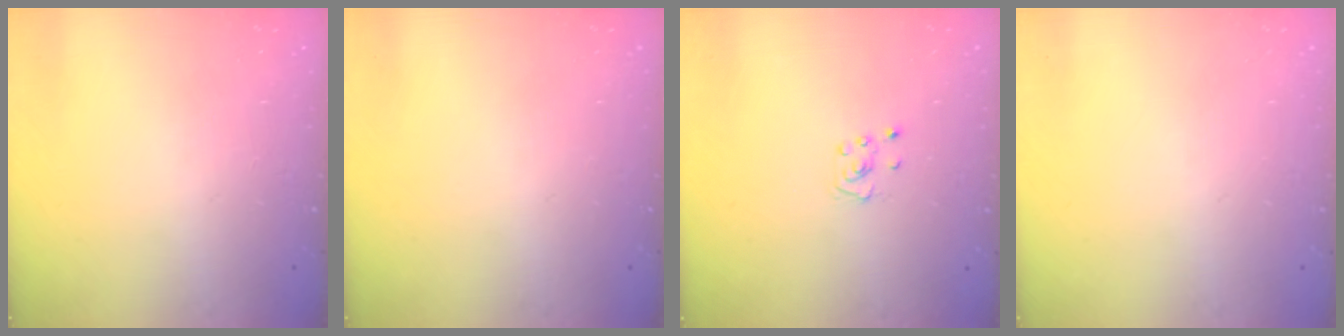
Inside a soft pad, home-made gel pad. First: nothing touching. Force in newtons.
{"total": 0.0}
{"total": 2.8, "press": 2.8, "slide": 0.3}
{"total": 0.0}